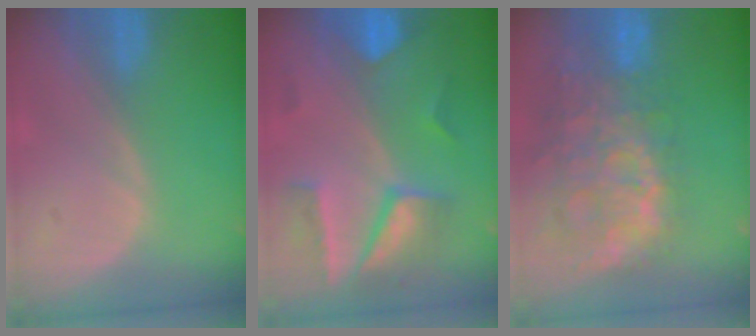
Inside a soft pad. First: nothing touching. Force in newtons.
{"total": 8.5, "press": 7.8, "slide": 3.4}
{"total": 14.0, "press": 11.4, "slide": 8.2}